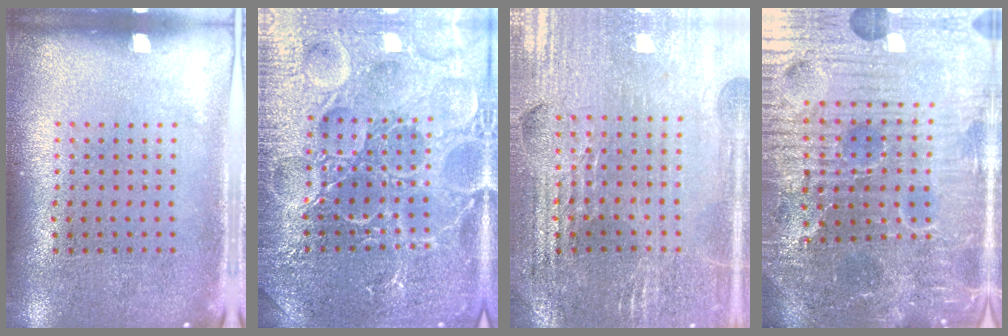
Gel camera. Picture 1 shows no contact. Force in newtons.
{"total": 7.3, "press": 7.2, "slide": 0.9}
{"total": 2.9, "press": 2.8, "slide": 0.5}
{"total": 6.2, "press": 5.8, "slide": 2.1}